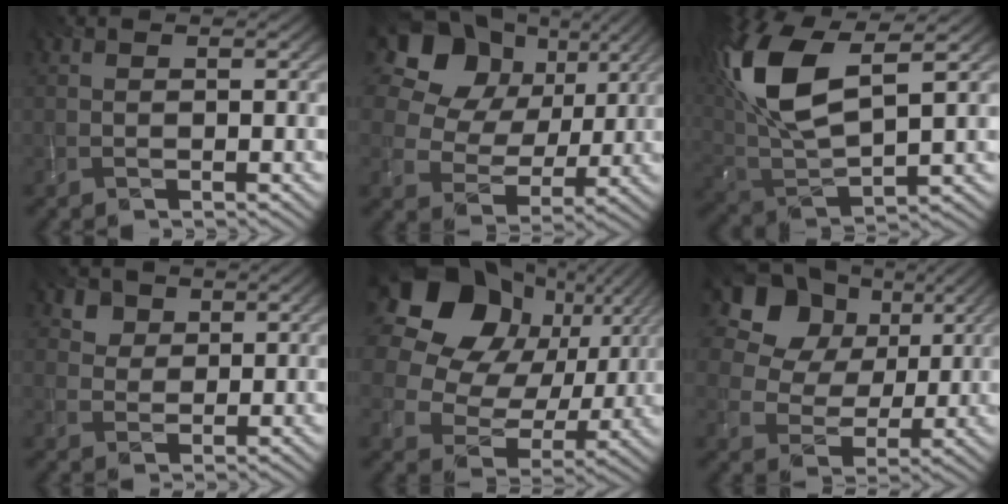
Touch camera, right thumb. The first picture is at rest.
{"total": 16.9, "force": [8.3, 12.2, 8.4], "torque": [-0.243, 0.070, 0.165]}
{"total": 14.4, "force": [5.3, 6.3, 11.8], "torque": [-0.288, 0.020, 0.110]}
{"total": 4.1, "force": [2.4, 3.0, 1.4], "torque": [-0.046, -0.010, 0.054]}
{"total": 21.8, "force": [8.7, 16.5, 11.3], "torque": [-0.295, 0.065, 0.165]}
{"total": 14.7, "force": [7.3, 10.6, 7.0], "torque": [-0.205, 0.052, 0.159]}